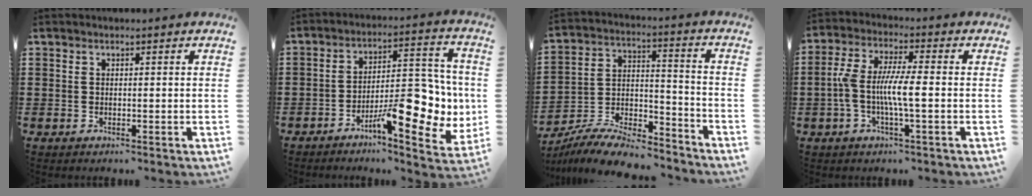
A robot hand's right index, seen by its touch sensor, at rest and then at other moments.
{"total": 11.4, "force": [-4.3, 4.1, 9.7], "torque": [-0.130, -0.004, -0.075]}
{"total": 9.5, "force": [-8.6, 1.9, 3.6], "torque": [-0.057, 0.026, -0.166]}
{"total": 7.2, "force": [-1.3, 1.6, 6.9], "torque": [-0.149, -0.009, -0.032]}